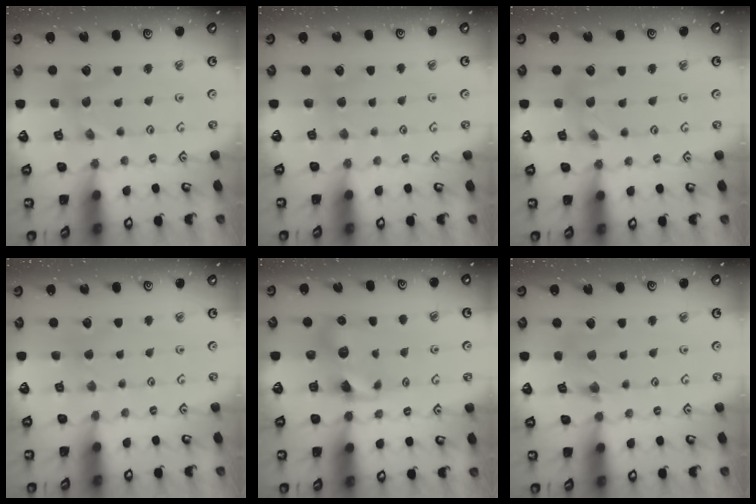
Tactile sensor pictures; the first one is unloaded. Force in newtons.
{"total": 2.4, "press": 2.4, "slide": 0.4}
{"total": 2.1, "press": 2.1, "slide": 0.3}
{"total": 1.4, "press": 1.4, "slide": 0.4}
{"total": 7.1, "press": 7.1, "slide": 0.3}
{"total": 3.3, "press": 3.3, "slide": 0.3}